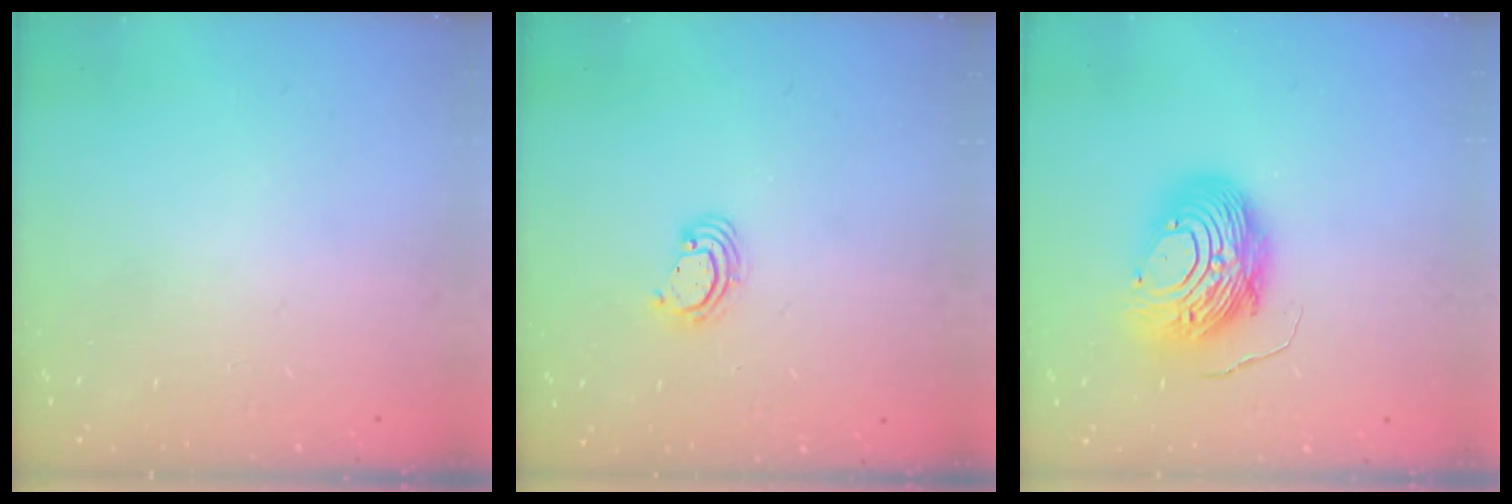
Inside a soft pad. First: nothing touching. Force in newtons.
{"total": 3.5, "press": 3.5, "slide": 0.3}
{"total": 12.8, "press": 12.7, "slide": 1.1}